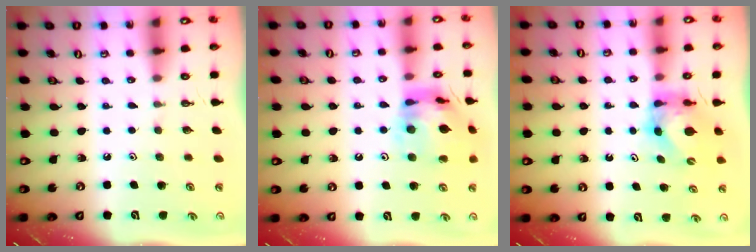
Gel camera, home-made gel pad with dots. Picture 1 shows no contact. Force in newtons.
{"total": 16.7, "press": 16.7, "slide": 1.7}
{"total": 6.2, "press": 6.2, "slide": 0.6}